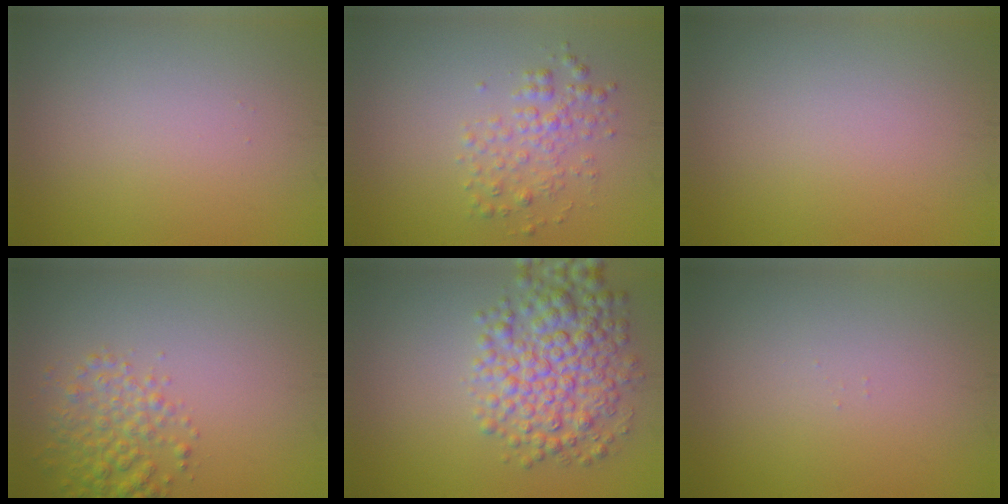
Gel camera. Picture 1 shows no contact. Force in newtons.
{"total": 2.4, "press": 2.4, "slide": 0.1}
{"total": 0.0}
{"total": 3.4, "press": 3.4, "slide": 0.1}
{"total": 6.3, "press": 6.3, "slide": 0.1}
{"total": 0.0}